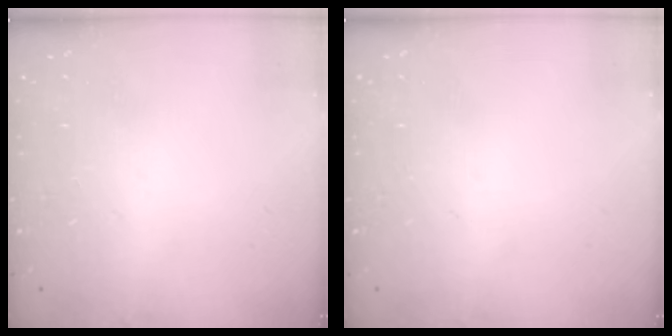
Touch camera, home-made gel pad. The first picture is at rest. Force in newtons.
{"total": 0.0}